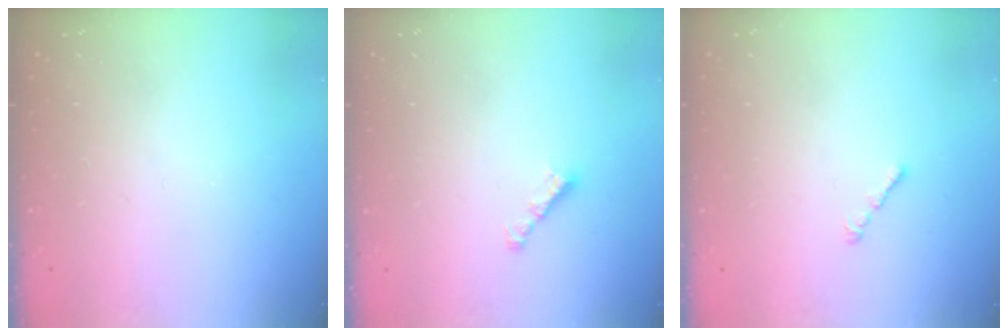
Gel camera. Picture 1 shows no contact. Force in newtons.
{"total": 2.2, "press": 2.1, "slide": 0.6}
{"total": 1.0, "press": 0.9, "slide": 0.5}